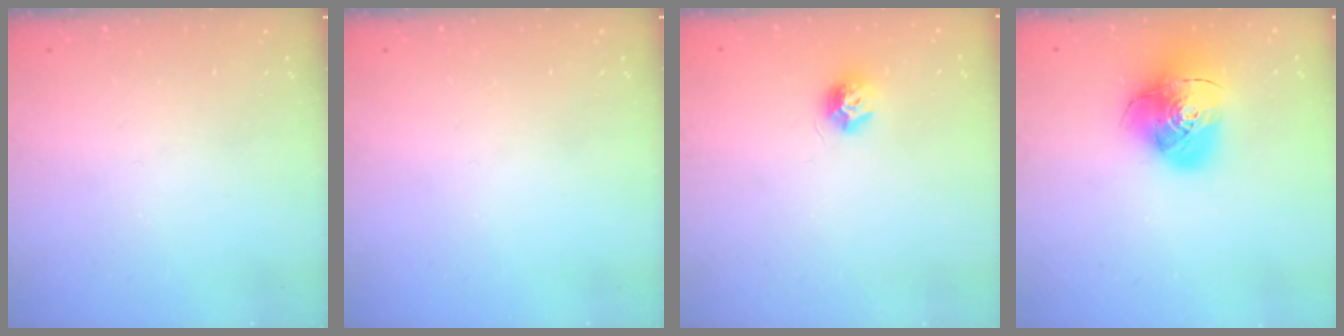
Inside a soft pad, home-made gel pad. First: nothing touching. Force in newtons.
{"total": 0.0}
{"total": 8.1, "press": 8.1, "slide": 0.1}
{"total": 15.3, "press": 15.2, "slide": 1.8}